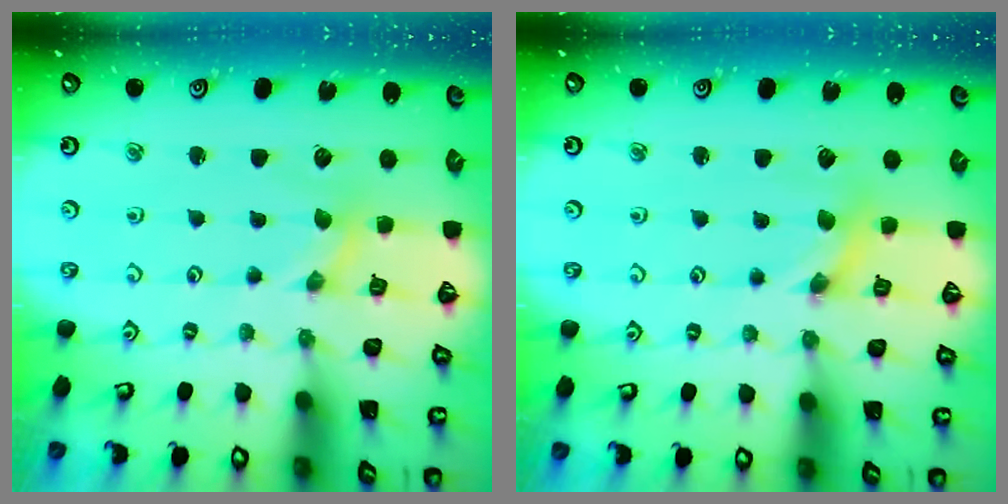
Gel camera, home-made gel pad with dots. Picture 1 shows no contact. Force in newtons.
{"total": 1.4, "press": 1.4, "slide": 0.2}